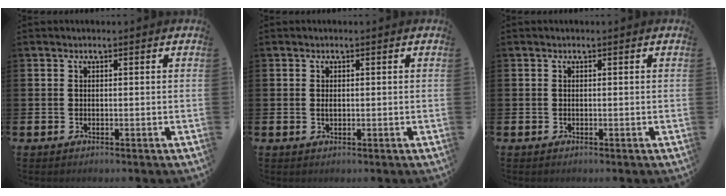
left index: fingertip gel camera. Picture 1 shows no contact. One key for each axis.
{"total": 0.8, "fx": 0.1, "fy": 0.4, "fz": 0.6, "tx": -0.008, "ty": 0.001, "tz": -0.001}
{"total": 0.0}